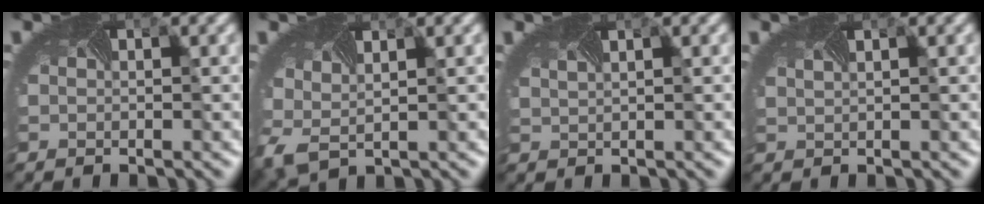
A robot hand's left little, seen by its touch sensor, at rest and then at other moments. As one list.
[{"total": 2.8, "force": [-0.2, 1.9, 2.1], "torque": [-0.074, -0.019, 0.030]}, {"total": 1.1, "force": [0.9, 0.2, 0.6], "torque": [-0.019, 0.003, 0.017]}, {"total": 0.8, "force": [0.7, 0.2, 0.4], "torque": [-0.012, 0.002, 0.011]}]